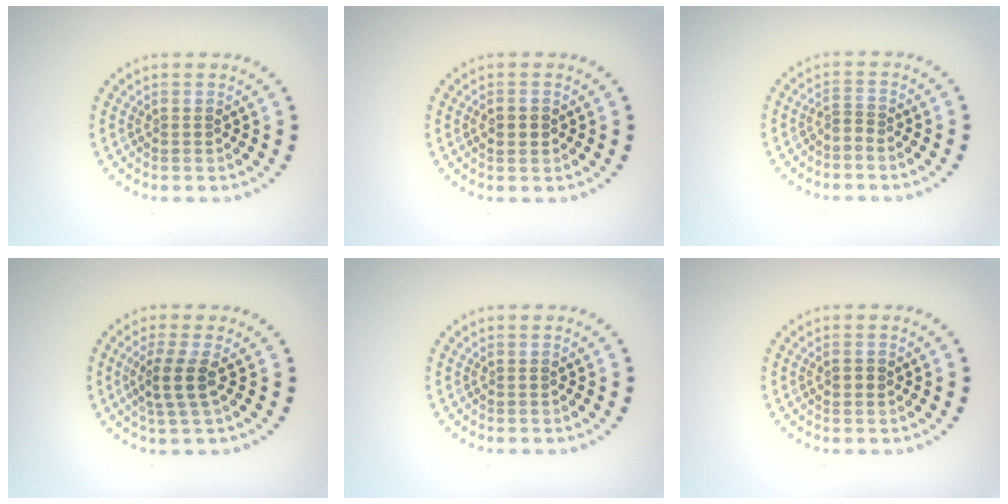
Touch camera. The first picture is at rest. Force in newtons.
{"total": 2.0, "press": 2.0, "slide": 0.0}
{"total": 0.9, "press": 0.3, "slide": 0.8}
{"total": 2.6, "press": 2.0, "slide": 1.6}
{"total": 0.0}
{"total": 0.9, "press": 0.9, "slide": 0.3}